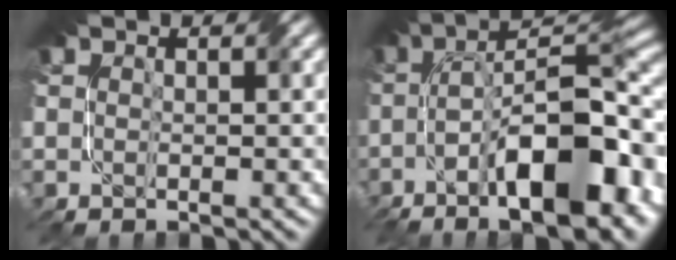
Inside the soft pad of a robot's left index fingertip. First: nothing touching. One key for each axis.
{"total": 15.8, "fx": -6.1, "fy": 5.9, "fz": 13.3, "tx": -0.186, "ty": 0.007, "tz": -0.101}